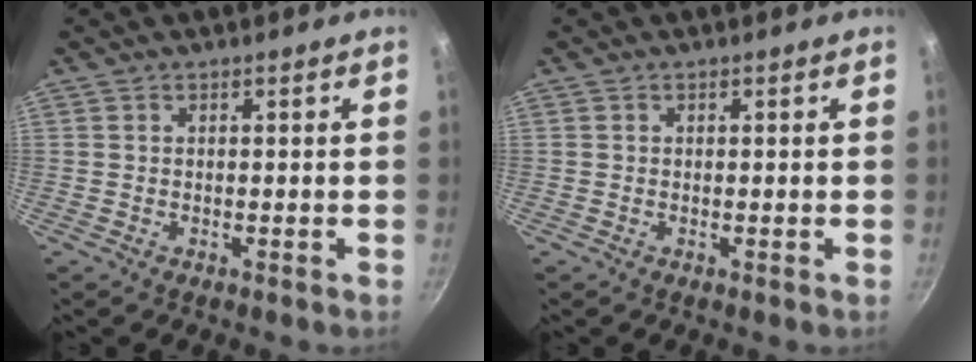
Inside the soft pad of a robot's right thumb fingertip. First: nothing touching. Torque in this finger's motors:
{"motor_torque": [-0.23, -0.14, -0.07, 0.07, -0.03]}